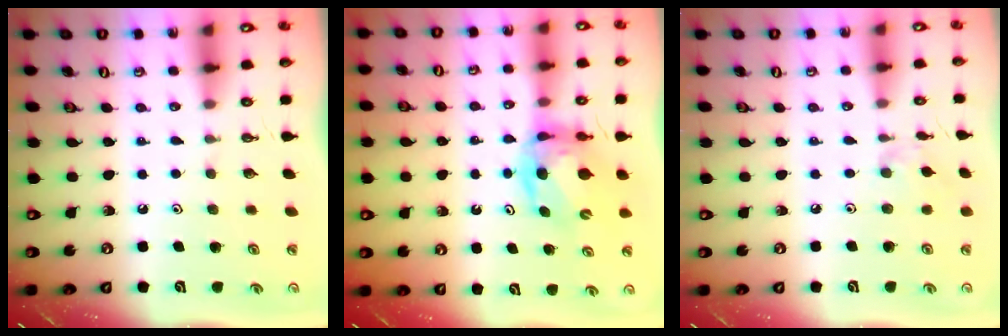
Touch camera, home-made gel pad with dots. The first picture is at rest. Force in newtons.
{"total": 8.0, "press": 7.9, "slide": 0.8}
{"total": 3.0, "press": 3.0, "slide": 0.6}